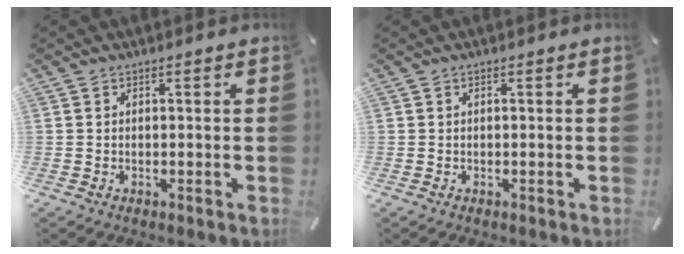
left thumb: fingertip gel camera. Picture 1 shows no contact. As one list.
[{"total": 0.0}]